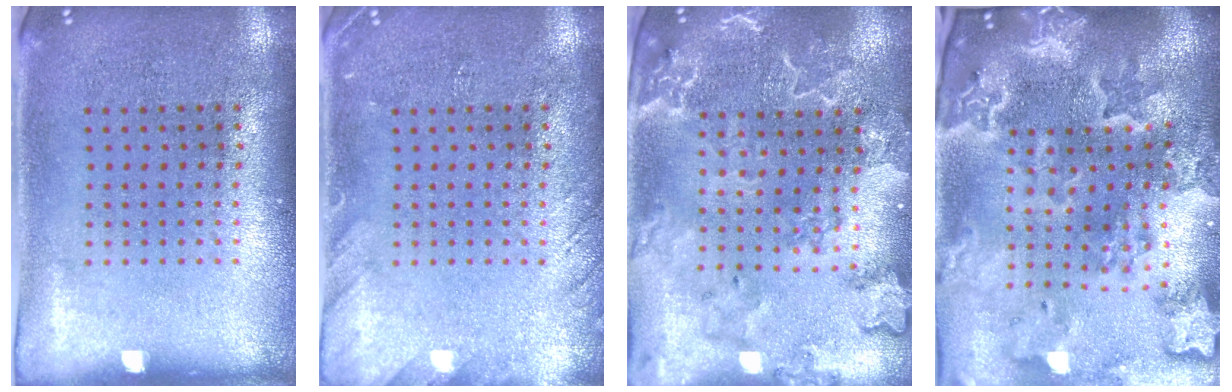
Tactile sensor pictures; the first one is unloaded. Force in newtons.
{"total": 1.6, "press": 1.6, "slide": 0.2}
{"total": 2.6, "press": 2.5, "slide": 0.9}
{"total": 4.7, "press": 3.8, "slide": 2.8}